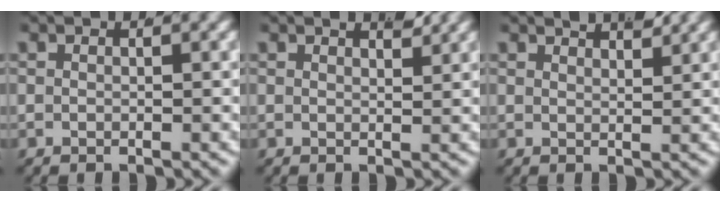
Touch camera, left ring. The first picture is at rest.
{"total": 1.7, "force": [1.4, -0.3, 0.8], "torque": [-0.002, -0.005, 0.025]}
{"total": 2.2, "force": [2.0, -0.3, 0.9], "torque": [-0.006, -0.005, 0.037]}